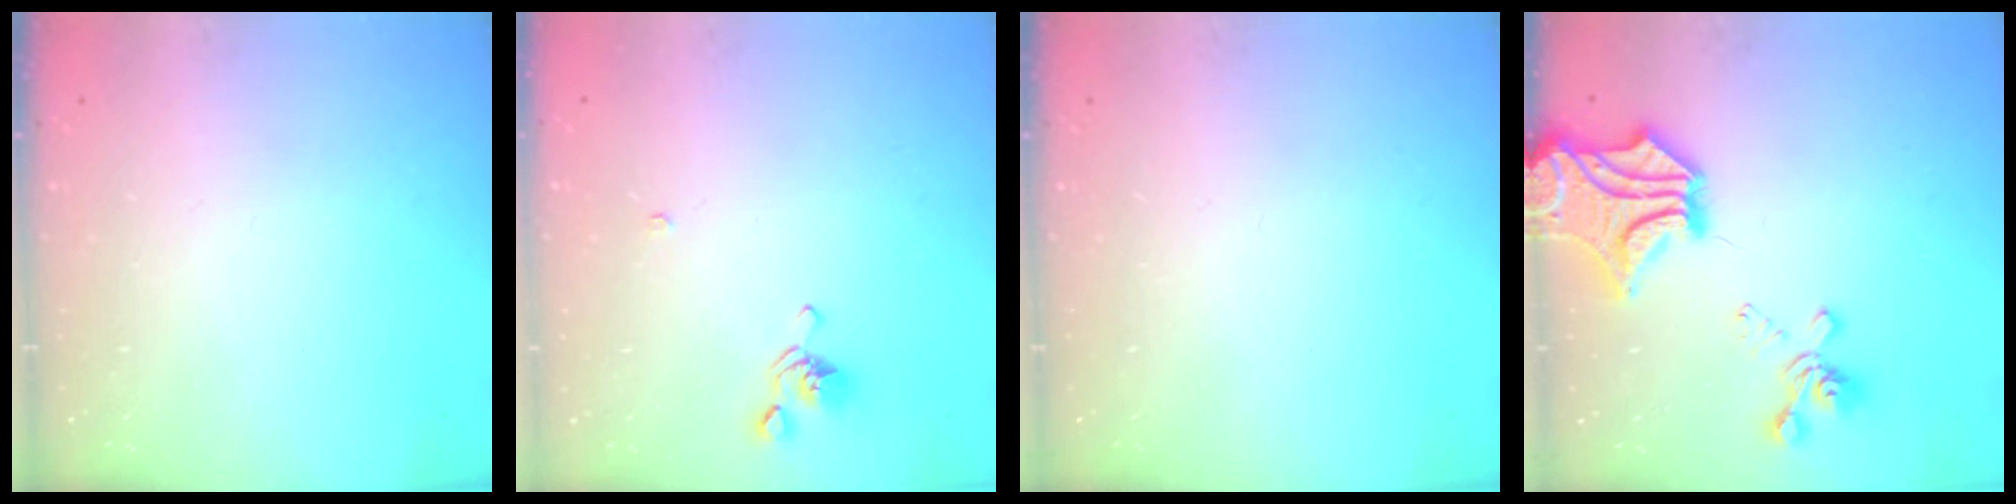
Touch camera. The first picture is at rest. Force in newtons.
{"total": 1.9, "press": 1.8, "slide": 0.4}
{"total": 0.0}
{"total": 8.9, "press": 7.7, "slide": 4.5}